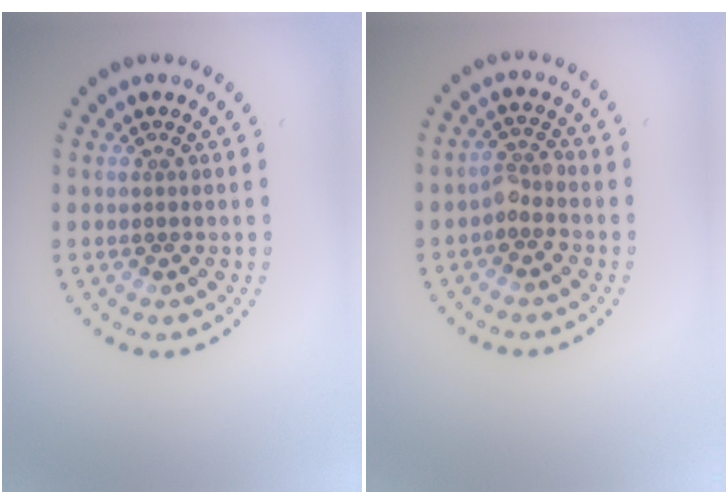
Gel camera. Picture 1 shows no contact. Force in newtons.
{"total": 1.7, "press": 1.4, "slide": 1.0}